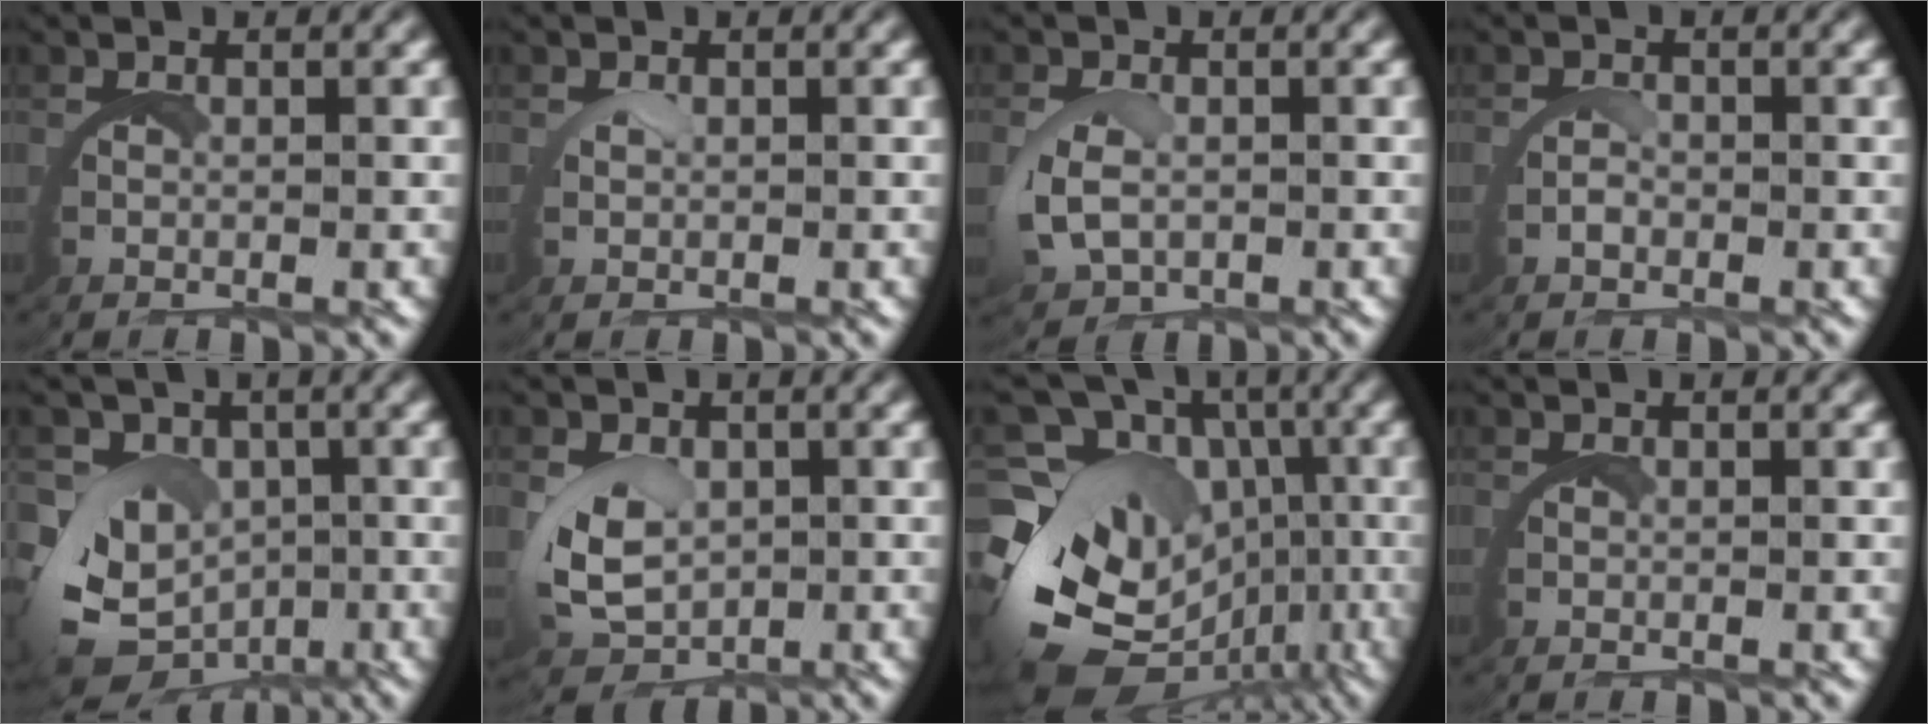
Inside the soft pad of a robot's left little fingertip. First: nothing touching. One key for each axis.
{"total": 0.8, "fx": 0.7, "fy": -0.4, "fz": 0.1, "tx": -0.011, "ty": -0.004, "tz": 0.017}
{"total": 2.7, "fx": 0.2, "fy": 1.8, "fz": 2.0, "tx": -0.070, "ty": -0.011, "tz": 0.012}
{"total": 0.0}
{"total": 8.3, "fx": -2.3, "fy": 6.7, "fz": 4.4, "tx": -0.102, "ty": -0.055, "tz": -0.018}
{"total": 4.9, "fx": 0.1, "fy": 3.7, "fz": 3.2, "tx": -0.101, "ty": -0.028, "tz": 0.019}
{"total": 15.7, "fx": -3.0, "fy": 12.1, "fz": 9.5, "tx": -0.176, "ty": -0.055, "tz": -0.038}
{"total": 0.0}